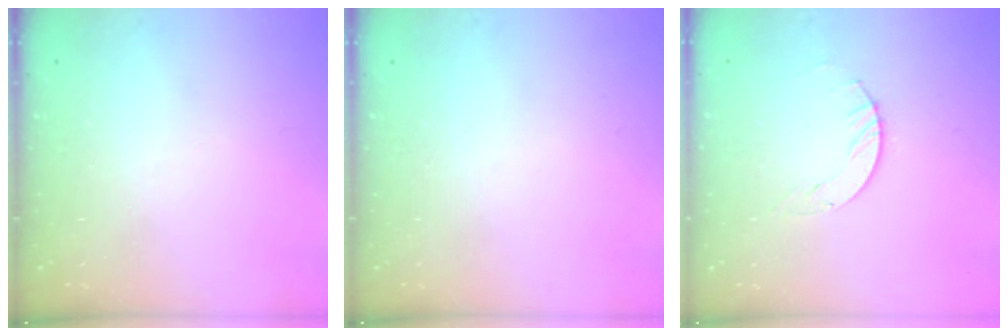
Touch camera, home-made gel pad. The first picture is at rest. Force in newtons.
{"total": 0.0}
{"total": 2.9, "press": 2.9, "slide": 0.4}